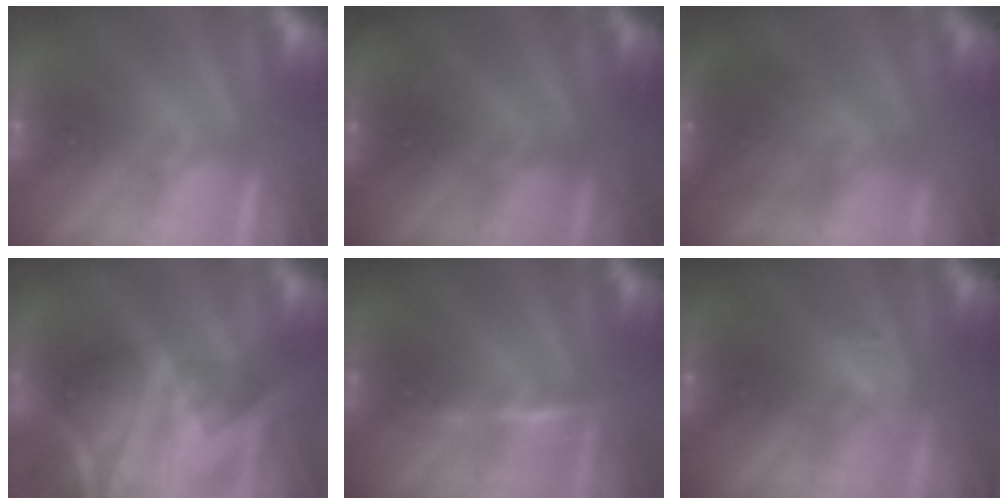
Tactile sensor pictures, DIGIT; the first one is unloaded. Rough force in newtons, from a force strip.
{"total": 2.7}
{"total": 7.8}
{"total": 7.1}
{"total": 2.8}
{"total": 2.9}